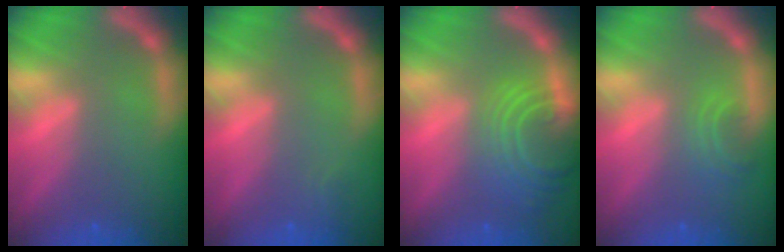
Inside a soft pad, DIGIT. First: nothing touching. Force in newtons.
{"total": 0.9}
{"total": 8.5}
{"total": 2.4}